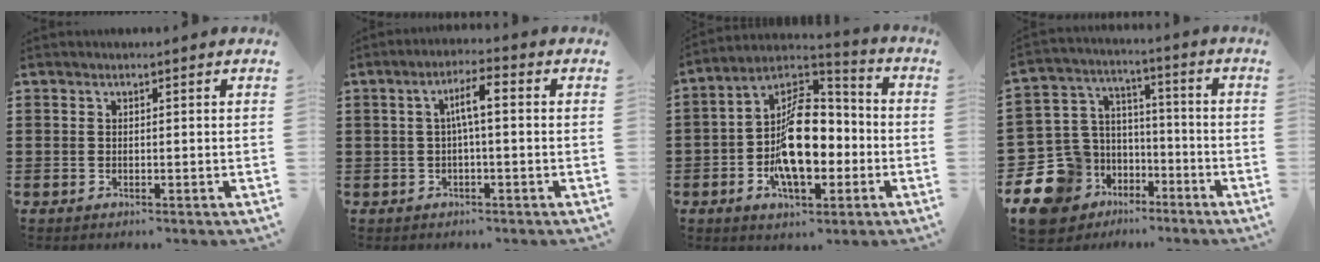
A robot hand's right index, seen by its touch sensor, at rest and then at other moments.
{"total": 4.3, "force": [0.0, 0.9, 4.2], "torque": [-0.080, 0.010, -0.005]}
{"total": 14.4, "force": [-3.1, 7.9, 11.6], "torque": [-0.225, 0.004, -0.057]}
{"total": 11.0, "force": [-6.4, 8.6, 2.7], "torque": [-0.112, 0.008, -0.119]}